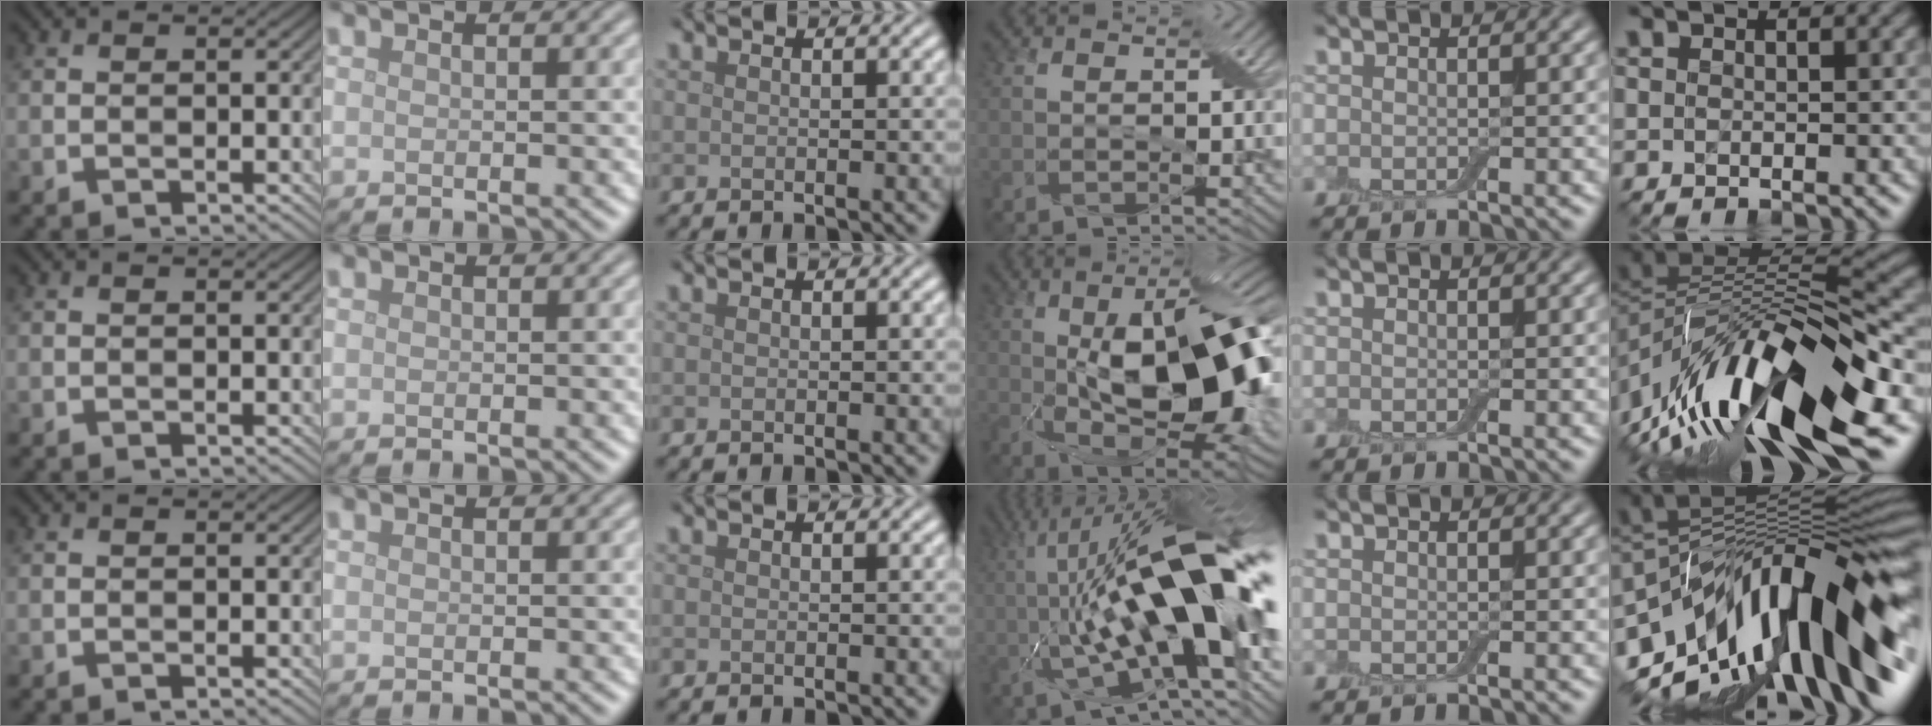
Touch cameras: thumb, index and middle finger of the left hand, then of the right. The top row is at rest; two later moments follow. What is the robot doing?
{"motion": "close", "object": "airpods case & airpods"}